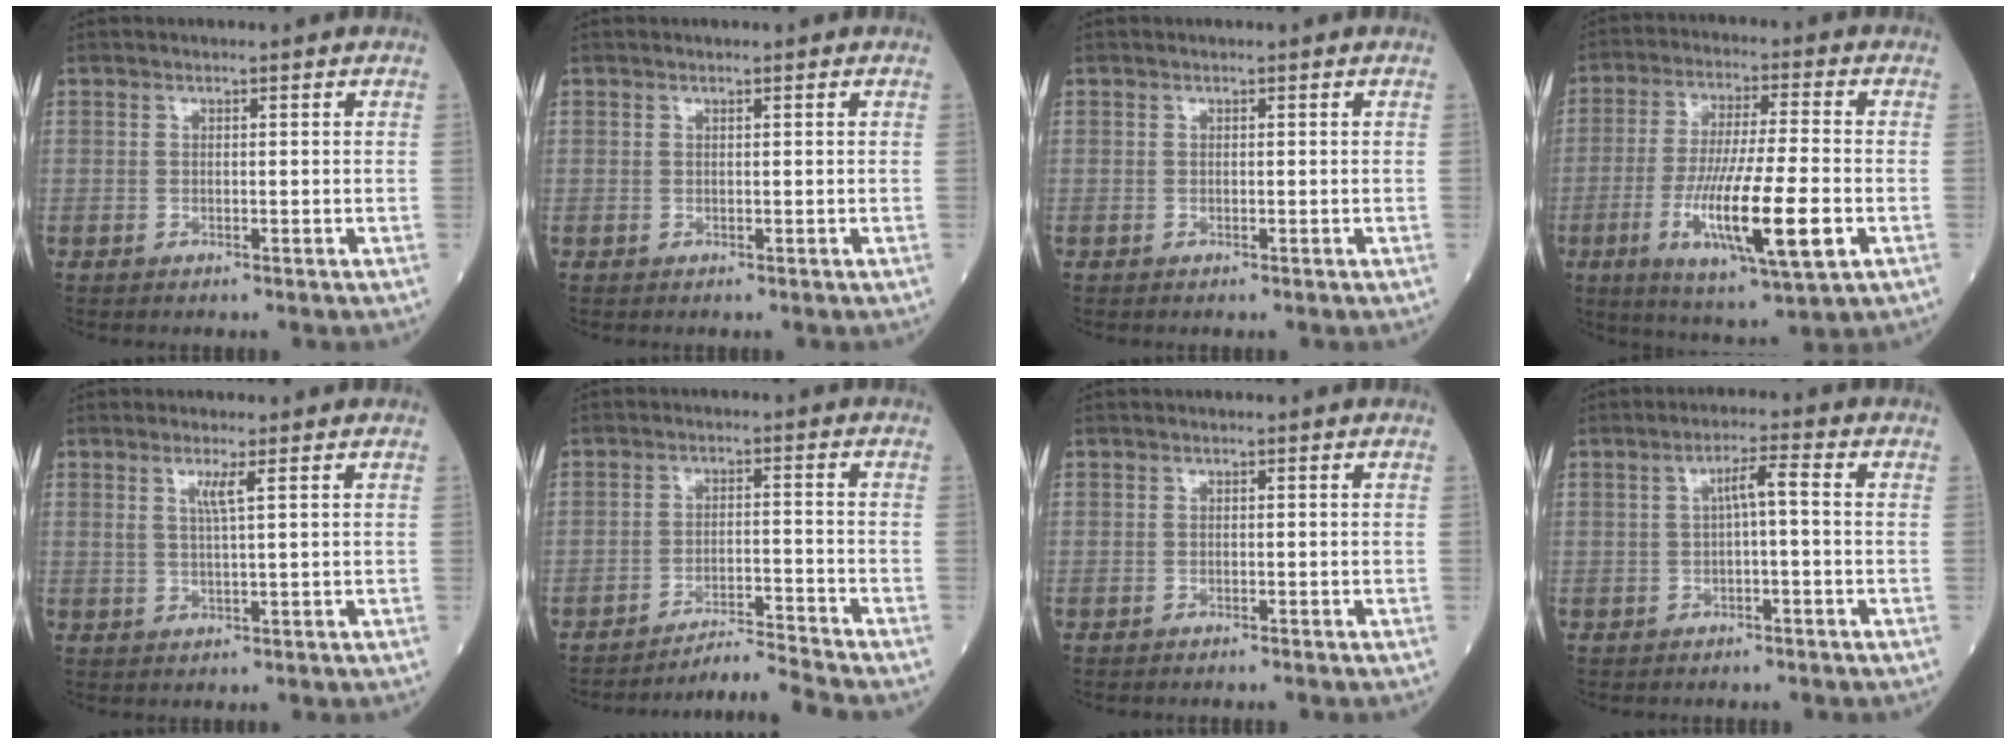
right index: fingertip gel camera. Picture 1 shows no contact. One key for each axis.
{"total": 0.0}
{"total": 0.0}
{"total": 15.3, "fx": -4.3, "fy": 1.5, "fz": 14.6, "tx": -0.271, "ty": -0.024, "tz": -0.070}
{"total": 2.5, "fx": 1.1, "fy": -0.3, "fz": 2.3, "tx": -0.048, "ty": -0.004, "tz": 0.021}
{"total": 6.3, "fx": -5.6, "fy": -2.8, "fz": -0.6, "tx": 0.002, "ty": -0.004, "tz": -0.094}
{"total": 1.5, "fx": -1.4, "fy": 0.0, "fz": 0.6, "tx": -0.010, "ty": 0.000, "tz": -0.016}
{"total": 3.3, "fx": -0.1, "fy": 0.3, "fz": 3.3, "tx": -0.055, "ty": 0.012, "tz": 0.000}